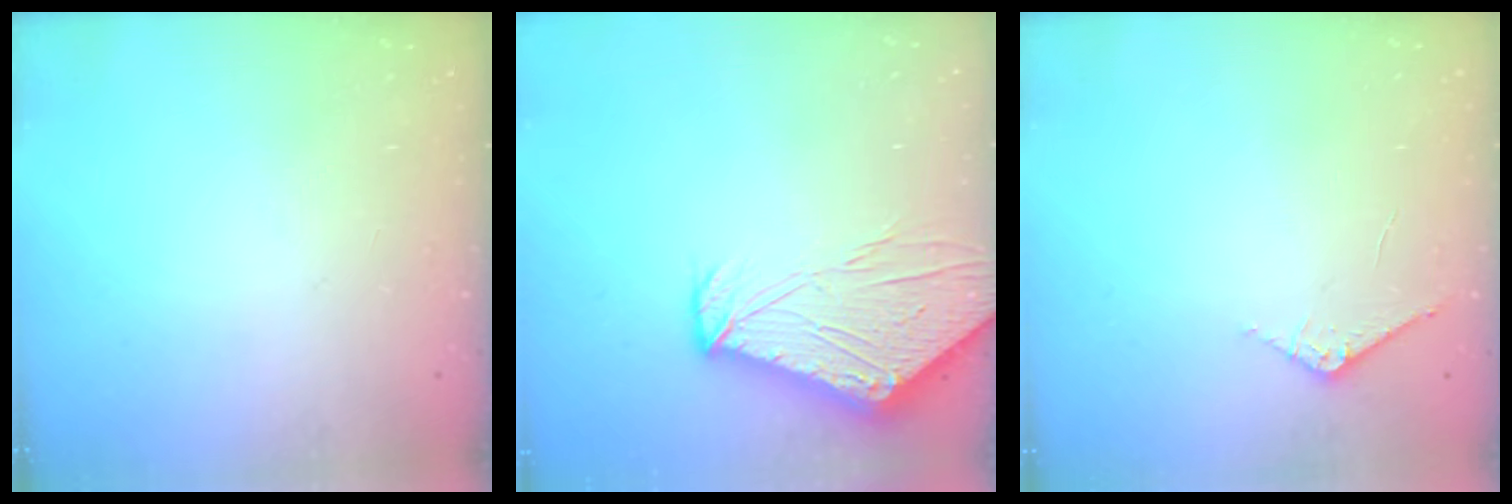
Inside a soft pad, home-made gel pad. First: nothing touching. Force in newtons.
{"total": 12.8, "press": 12.7, "slide": 1.6}
{"total": 6.1, "press": 6.1, "slide": 0.5}